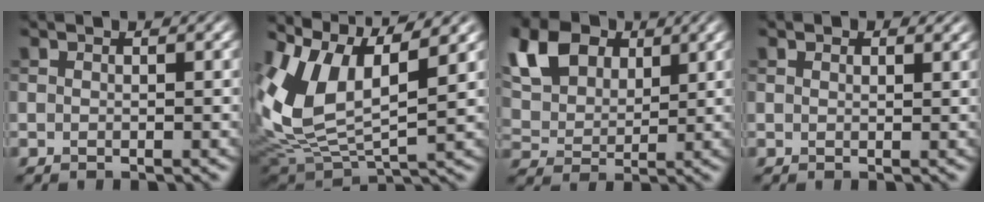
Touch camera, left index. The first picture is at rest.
{"total": 8.7, "force": [3.7, 4.1, 6.7], "torque": [-0.151, 0.006, 0.072]}
{"total": 8.4, "force": [4.1, 5.5, 4.9], "torque": [-0.129, 0.020, 0.075]}
{"total": 1.5, "force": [1.1, 0.8, 0.6], "torque": [-0.009, -0.003, 0.014]}